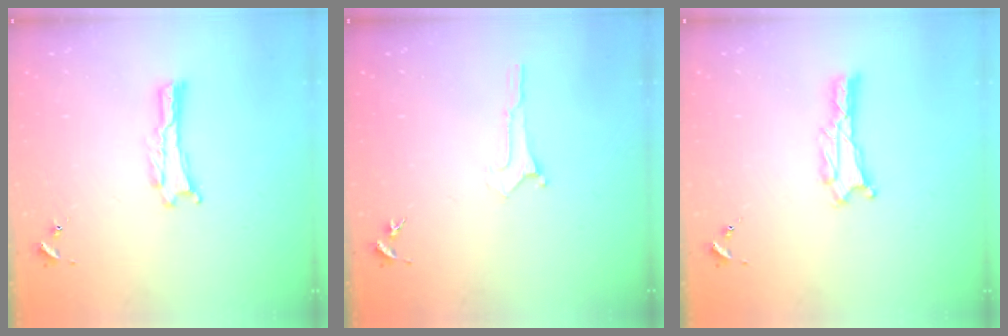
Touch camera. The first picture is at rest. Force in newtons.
{"total": 0.0}
{"total": 1.3, "press": 1.2, "slide": 0.1}